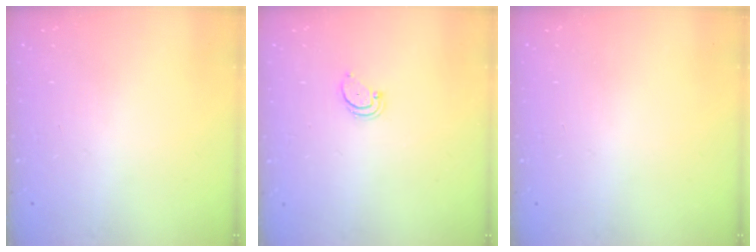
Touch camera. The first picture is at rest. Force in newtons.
{"total": 1.9, "press": 1.9, "slide": 0.2}
{"total": 0.0}